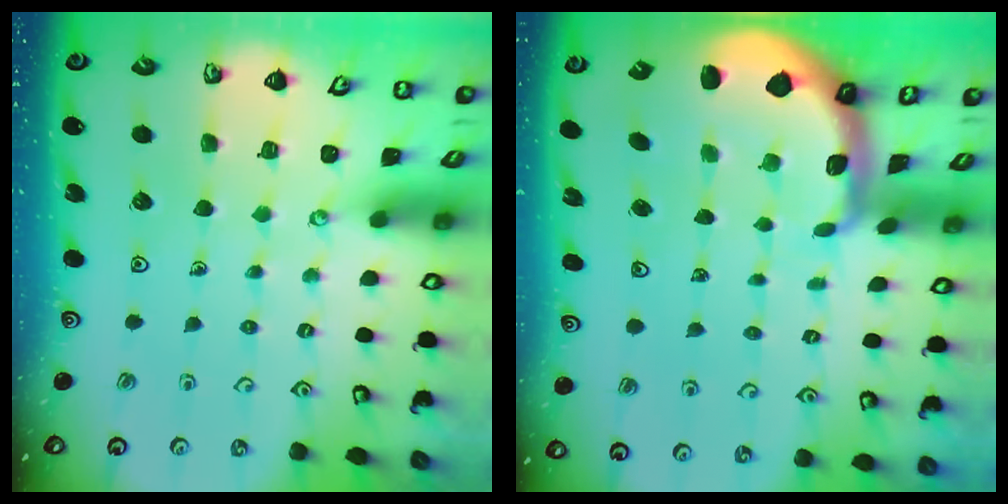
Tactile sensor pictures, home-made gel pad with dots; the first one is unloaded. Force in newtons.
{"total": 1.7, "press": 1.7, "slide": 0.4}